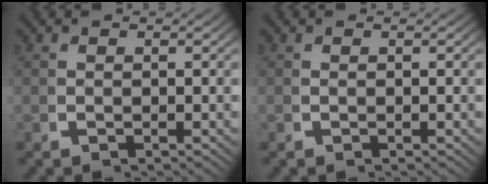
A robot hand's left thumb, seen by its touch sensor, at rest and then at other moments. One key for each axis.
{"total": 0.0}